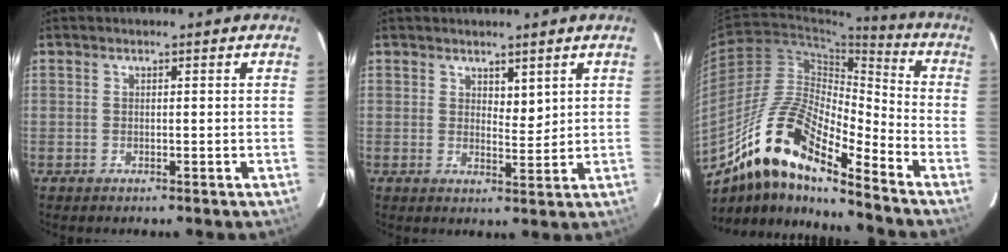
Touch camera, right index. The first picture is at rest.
{"total": 2.6, "force": [1.7, 1.1, 1.6], "torque": [-0.024, -0.008, 0.034]}
{"total": 16.3, "force": [-11.1, 3.7, 11.3], "torque": [-0.215, 0.018, -0.197]}